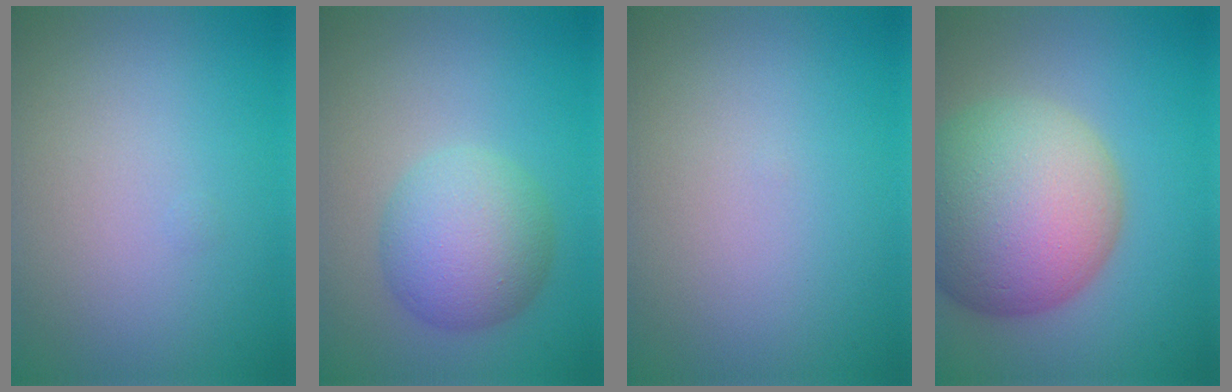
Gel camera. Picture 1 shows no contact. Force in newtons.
{"total": 5.6, "press": 5.6, "slide": 0.2}
{"total": 0.0}
{"total": 12.4, "press": 12.4, "slide": 0.7}